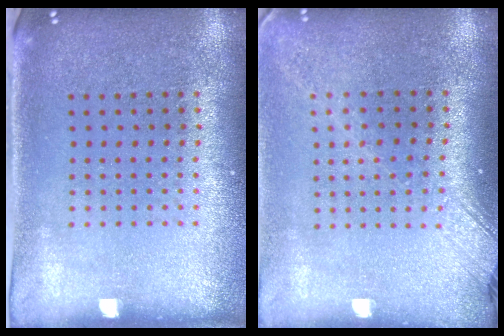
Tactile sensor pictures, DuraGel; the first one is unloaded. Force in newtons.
{"total": 2.1, "press": 1.6, "slide": 1.4}